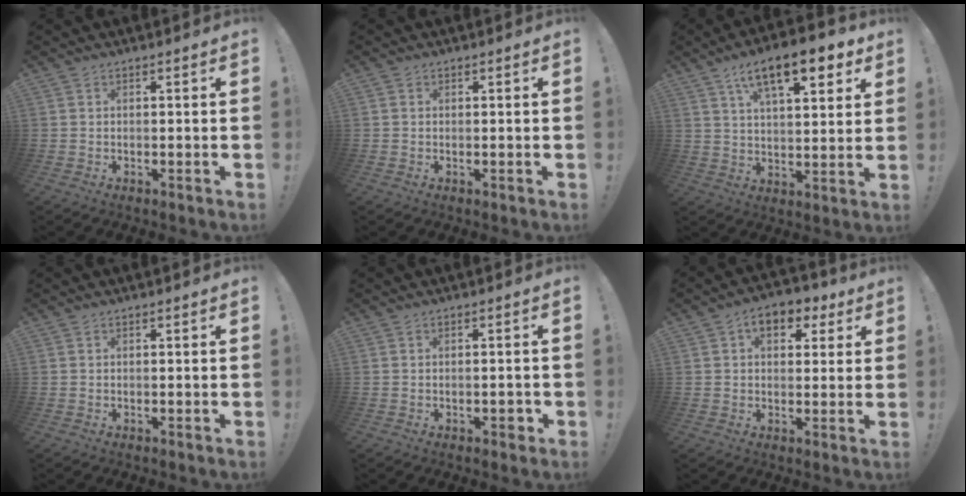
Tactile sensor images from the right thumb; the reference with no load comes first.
{"total": 0.5, "force": [0.1, 0.5, 0.1], "torque": [-0.004, 0.003, 0.004]}
{"total": 15.2, "force": [8.0, 5.6, 11.6], "torque": [-0.175, -0.032, 0.129]}
{"total": 0.0}
{"total": 2.0, "force": [-1.0, 0.9, 1.5], "torque": [-0.017, 0.004, -0.017]}
{"total": 8.0, "force": [3.6, 5.1, 5.0], "torque": [-0.060, -0.012, 0.062]}